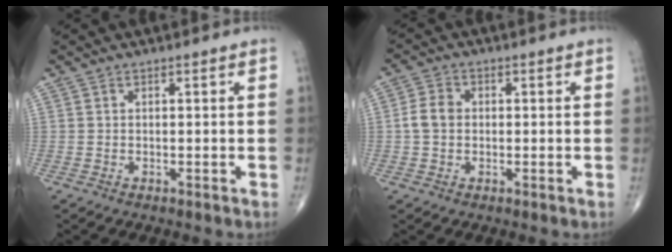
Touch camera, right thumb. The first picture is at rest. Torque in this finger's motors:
{"motor_torque": [0.55, 1.50, 0.38, -0.23, 0.05]}